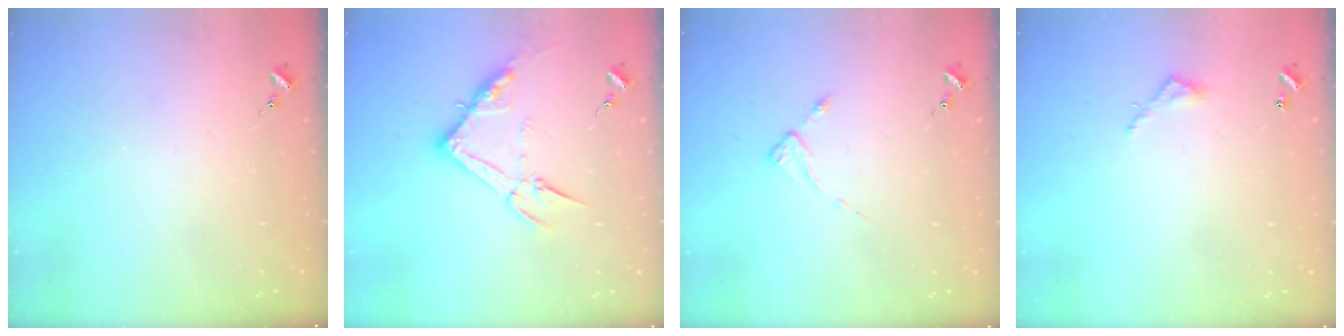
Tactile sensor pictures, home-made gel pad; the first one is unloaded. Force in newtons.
{"total": 13.3, "press": 13.3, "slide": 1.0}
{"total": 2.6, "press": 2.6, "slide": 0.3}
{"total": 3.9, "press": 3.9, "slide": 0.3}